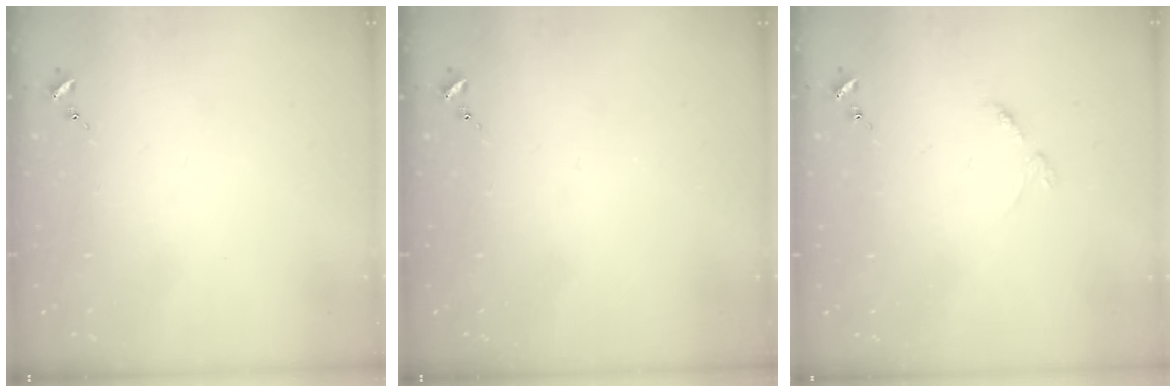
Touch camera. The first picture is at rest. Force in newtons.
{"total": 0.0}
{"total": 3.1, "press": 3.0, "slide": 0.5}